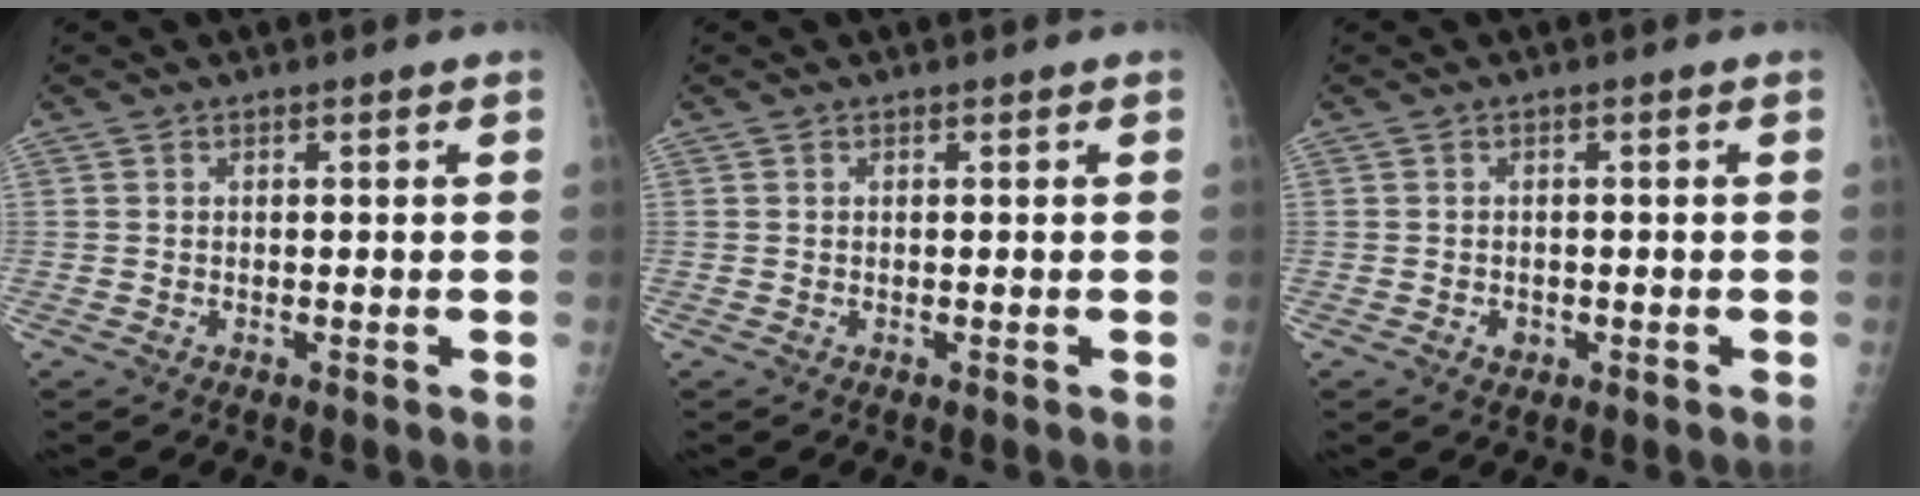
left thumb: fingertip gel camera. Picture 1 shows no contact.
{"total": 0.0}
{"total": 1.6, "force": [-0.7, 1.2, 0.7], "torque": [-0.007, 0.007, -0.007]}